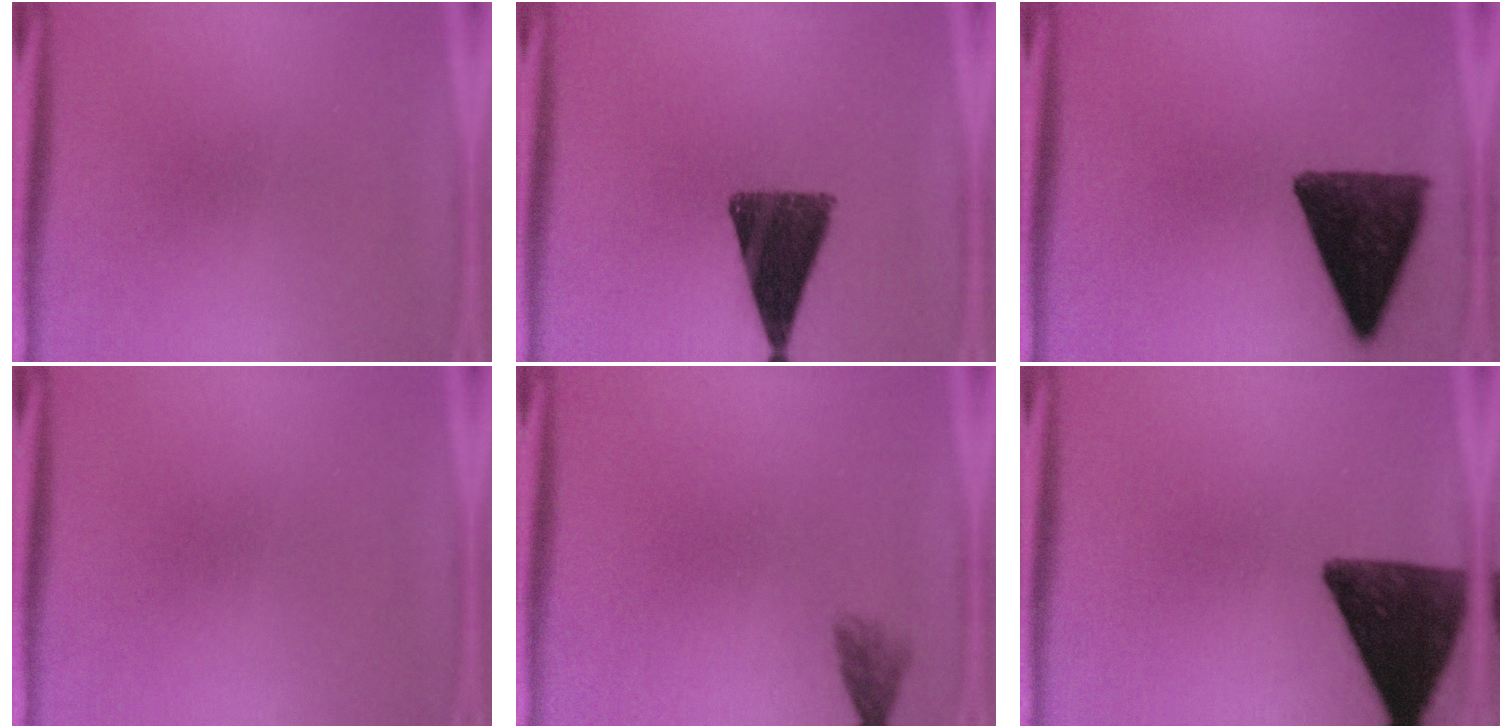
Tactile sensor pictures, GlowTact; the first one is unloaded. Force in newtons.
{"total": 11.7}
{"total": 12.5}
{"total": 0.0}
{"total": 1.5}
{"total": 12.8}